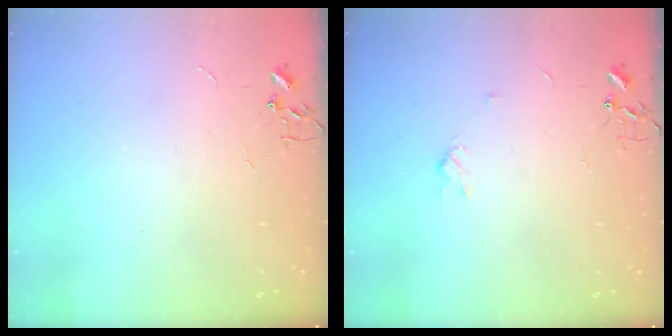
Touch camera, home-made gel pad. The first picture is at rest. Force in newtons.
{"total": 2.9, "press": 2.9, "slide": 0.5}